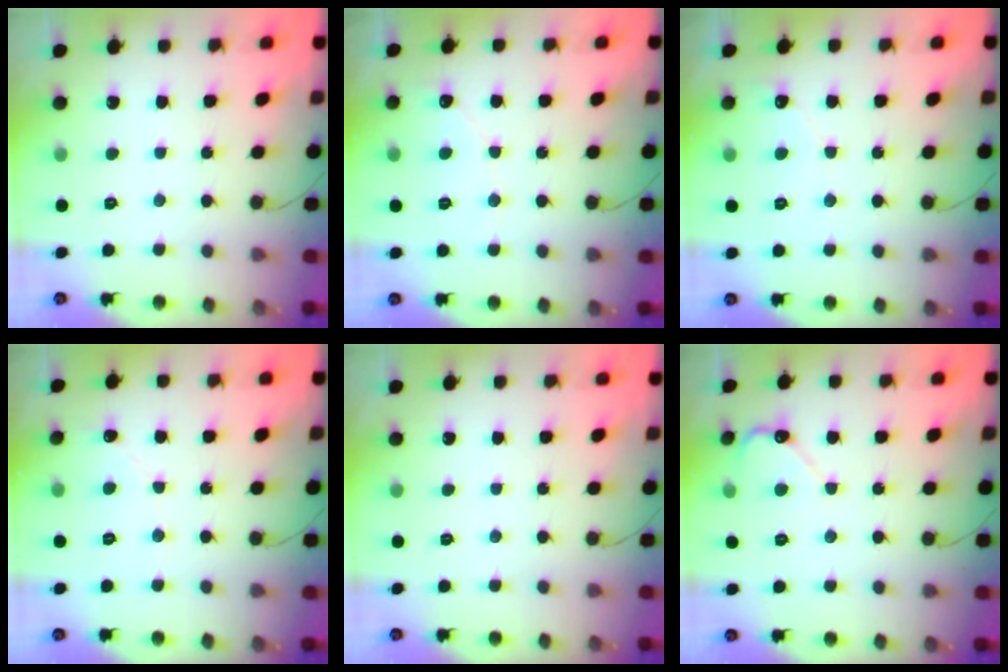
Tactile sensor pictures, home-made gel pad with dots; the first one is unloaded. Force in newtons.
{"total": 2.3, "press": 2.3, "slide": 0.1}
{"total": 2.5, "press": 2.5, "slide": 0.1}
{"total": 3.4, "press": 3.4, "slide": 0.4}
{"total": 0.0}
{"total": 4.1, "press": 4.1, "slide": 0.4}